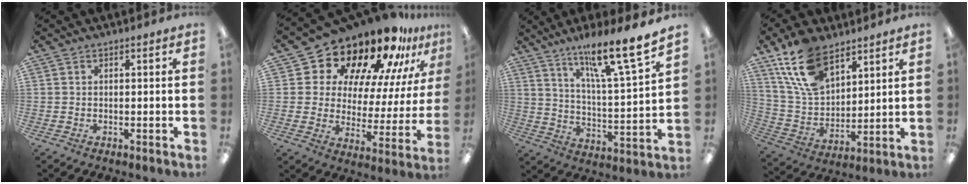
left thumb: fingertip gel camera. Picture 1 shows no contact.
{"total": 17.2, "force": [14.7, 6.8, 5.9], "torque": [-0.122, -0.128, 0.250]}
{"total": 15.3, "force": [12.5, 1.1, 8.9], "torque": [-0.145, -0.092, 0.197]}
{"total": 16.2, "force": [10.1, 9.0, 9.0], "torque": [-0.192, -0.029, 0.191]}